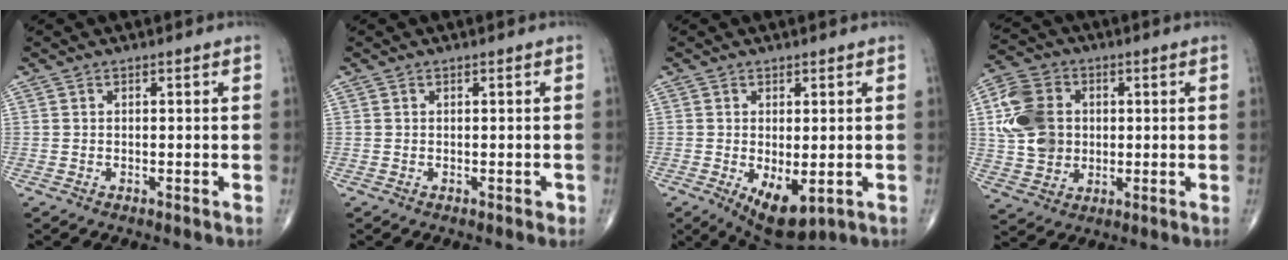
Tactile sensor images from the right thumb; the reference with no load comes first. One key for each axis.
{"total": 0.7, "fx": 0.0, "fy": 0.4, "fz": 0.5, "tx": -0.006, "ty": 0.000, "tz": 0.002}
{"total": 7.9, "fx": -2.0, "fy": 3.6, "fz": 6.8, "tx": -0.099, "ty": -0.014, "tz": -0.014}
{"total": 12.5, "fx": 1.7, "fy": 10.0, "fz": 7.3, "tx": -0.127, "ty": 0.007, "tz": 0.032}